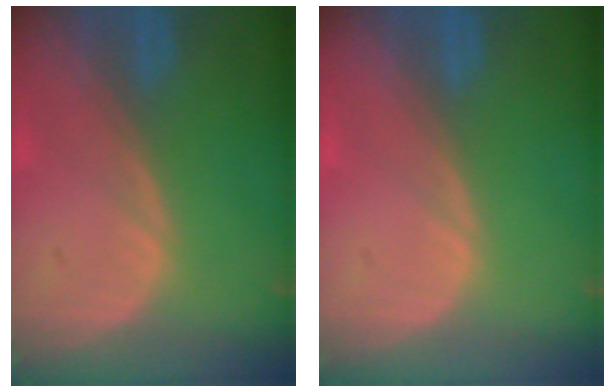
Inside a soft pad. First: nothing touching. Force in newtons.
{"total": 0.0}